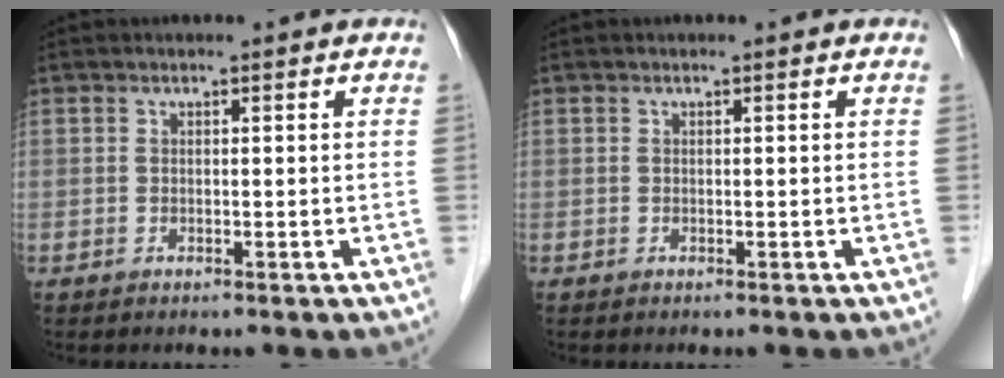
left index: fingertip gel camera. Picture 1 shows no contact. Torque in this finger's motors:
{"motor_torque": [-0.02, 0.02, 0.00, 0.00]}